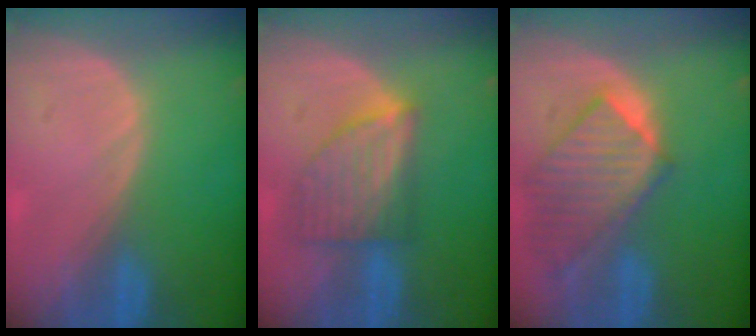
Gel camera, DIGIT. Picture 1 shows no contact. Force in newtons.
{"total": 7.1, "press": 6.6, "slide": 2.6}
{"total": 9.5, "press": 8.3, "slide": 4.7}